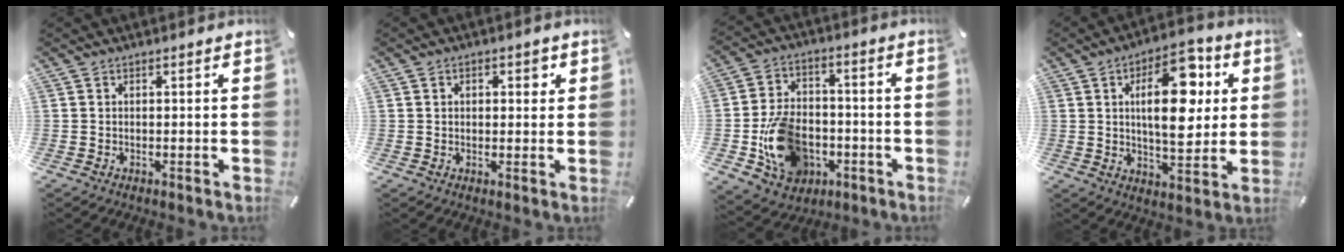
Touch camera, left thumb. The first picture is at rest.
{"total": 2.6, "force": [0.7, 1.7, 1.8], "torque": [-0.015, 0.000, 0.004]}
{"total": 15.3, "force": [-4.8, 11.5, 8.9], "torque": [-0.173, 0.041, -0.074]}
{"total": 17.5, "force": [4.4, 8.8, 14.5], "torque": [-0.213, -0.007, 0.067]}